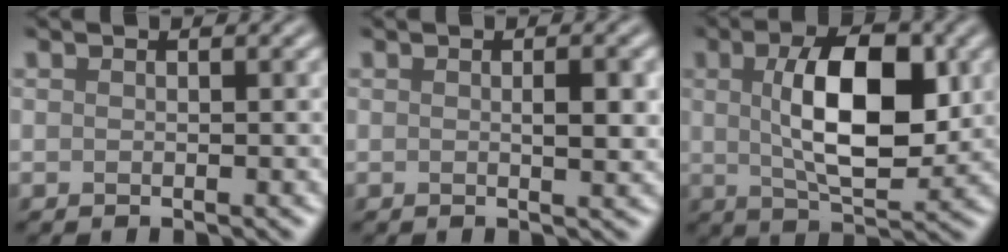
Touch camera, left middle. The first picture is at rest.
{"total": 1.9, "force": [0.2, 0.4, 1.8], "torque": [-0.025, -0.001, 0.003]}
{"total": 8.6, "force": [1.3, 3.8, 7.7], "torque": [-0.128, 0.001, 0.023]}